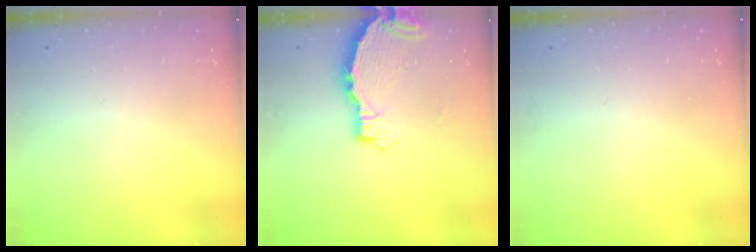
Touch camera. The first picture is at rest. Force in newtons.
{"total": 3.7, "press": 3.7, "slide": 0.4}
{"total": 0.0}